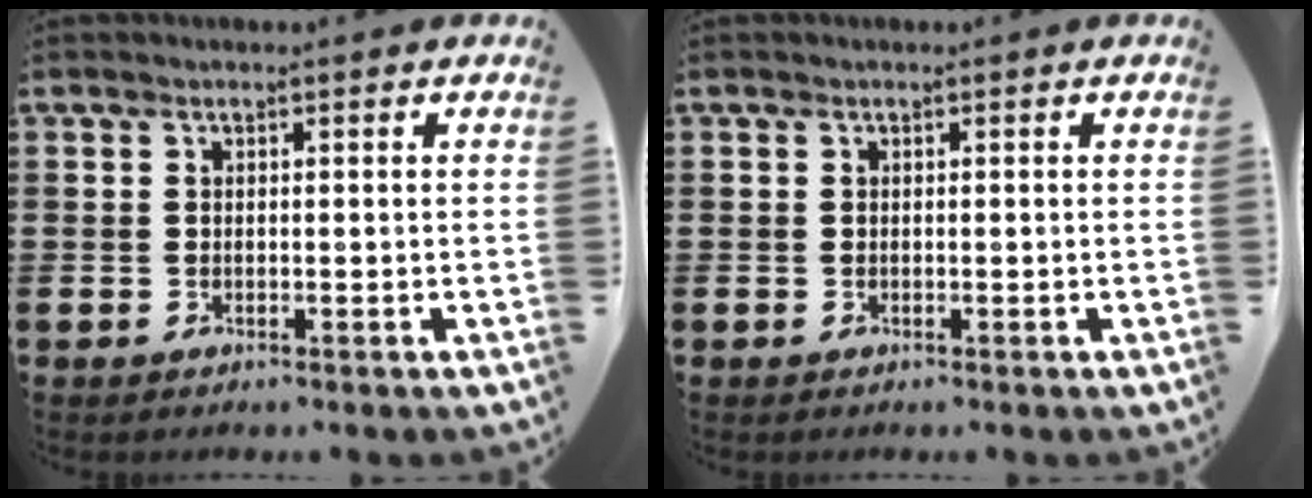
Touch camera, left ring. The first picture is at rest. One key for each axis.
{"total": 0.0}